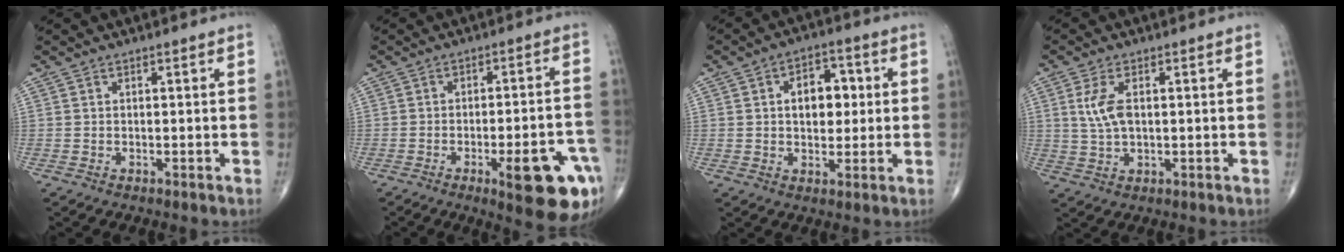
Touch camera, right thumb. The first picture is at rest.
{"total": 14.9, "force": [-6.4, 3.9, 12.8], "torque": [-0.113, 0.028, -0.071]}
{"total": 8.4, "force": [1.2, 5.5, 6.2], "torque": [-0.057, 0.009, 0.014]}
{"total": 5.4, "force": [1.0, 2.8, 4.6], "torque": [-0.102, 0.001, 0.022]}